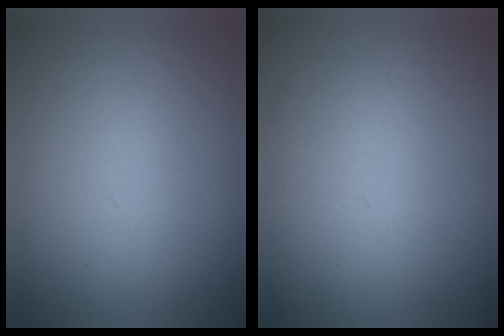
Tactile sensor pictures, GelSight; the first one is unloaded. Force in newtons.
{"total": 2.0}